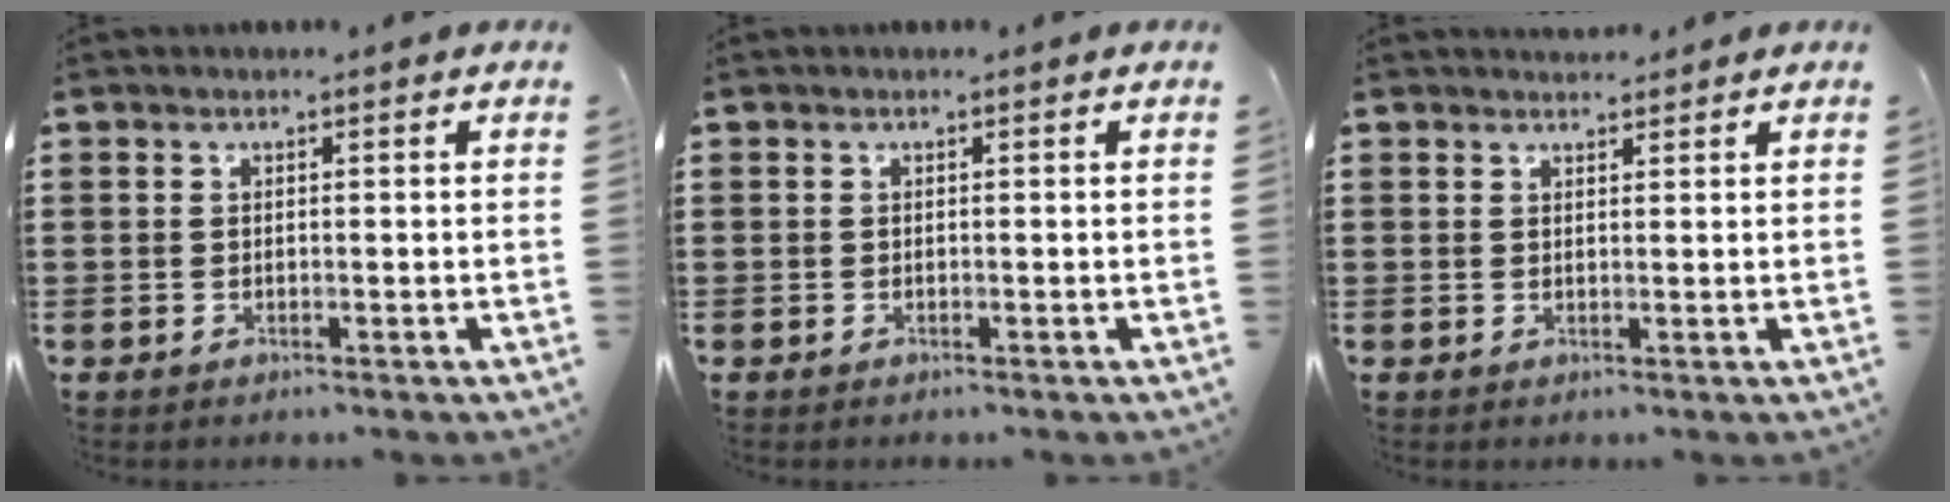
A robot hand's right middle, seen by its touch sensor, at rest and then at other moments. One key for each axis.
{"total": 0.0}
{"total": 1.5, "fx": 1.5, "fy": 0.3, "fz": 0.0, "tx": -0.002, "ty": 0.003, "tz": 0.029}